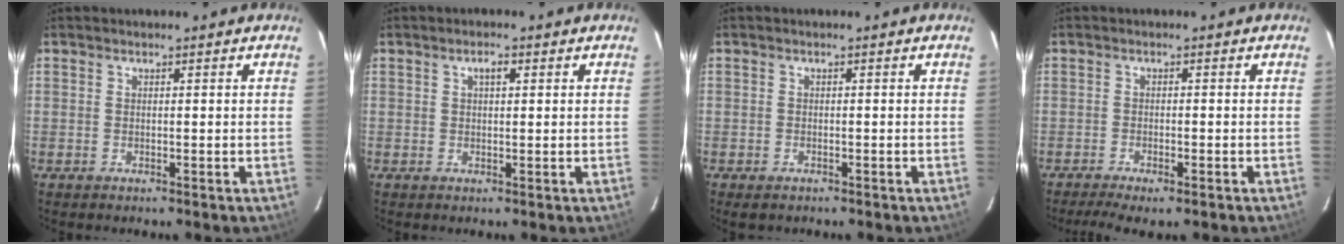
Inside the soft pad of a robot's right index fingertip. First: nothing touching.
{"total": 1.8, "force": [0.6, 0.8, 1.4], "torque": [-0.023, 0.008, 0.010]}
{"total": 1.7, "force": [-1.1, 1.1, 0.6], "torque": [-0.012, -0.003, -0.017]}
{"total": 5.3, "force": [-3.9, 1.3, 3.3], "torque": [-0.080, -0.014, -0.062]}